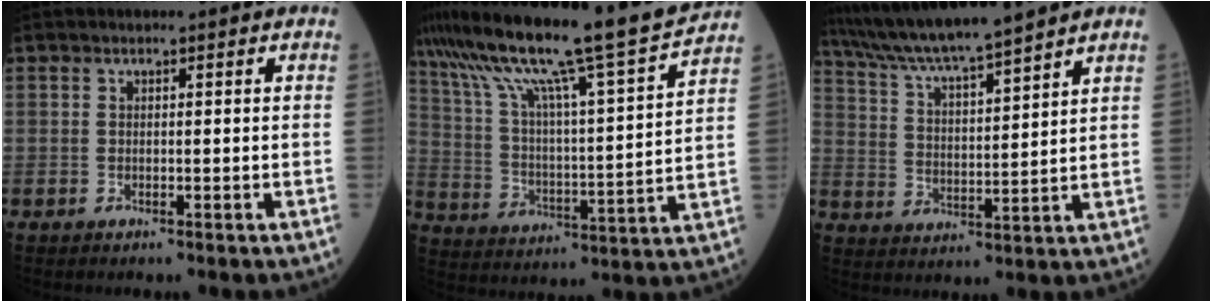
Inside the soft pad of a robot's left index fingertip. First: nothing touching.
{"total": 23.4, "force": [19.4, -0.5, 13.0], "torque": [-0.237, -0.011, 0.307]}
{"total": 12.7, "force": [11.2, -0.9, 5.9], "torque": [-0.111, 0.012, 0.196]}